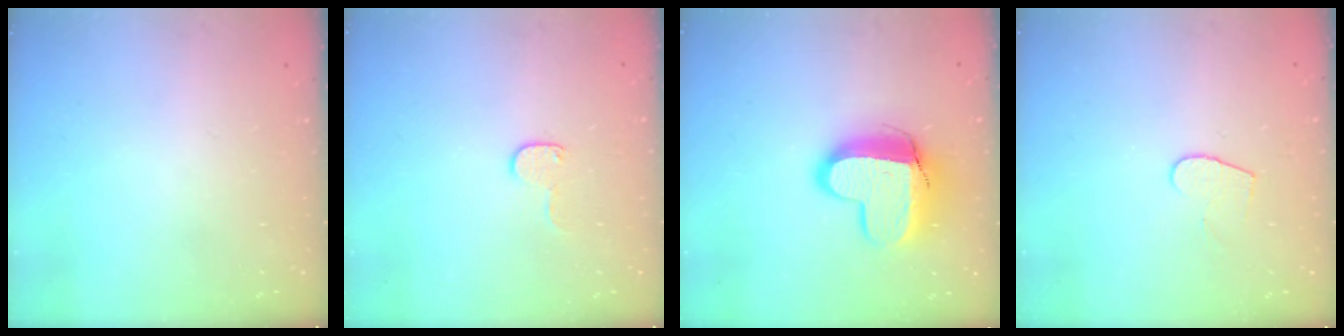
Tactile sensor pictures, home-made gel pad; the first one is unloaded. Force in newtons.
{"total": 5.6, "press": 5.5, "slide": 0.5}
{"total": 12.7, "press": 12.7, "slide": 1.4}
{"total": 5.8, "press": 5.8, "slide": 0.4}